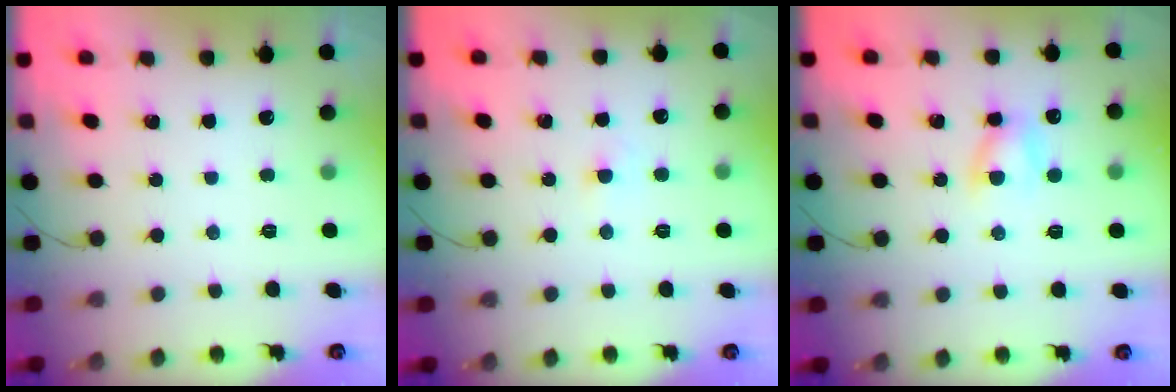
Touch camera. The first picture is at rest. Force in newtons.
{"total": 2.1, "press": 2.0, "slide": 0.7}
{"total": 5.9, "press": 5.7, "slide": 1.6}